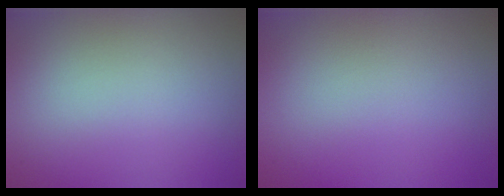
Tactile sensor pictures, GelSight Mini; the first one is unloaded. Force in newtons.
{"total": 0.0}